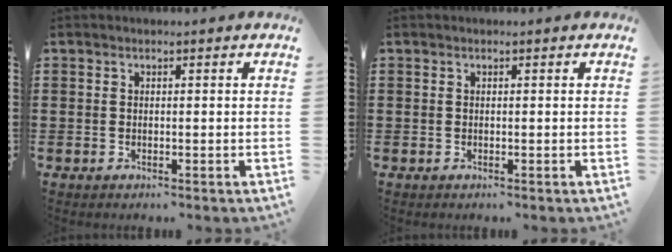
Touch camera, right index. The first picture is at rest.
{"total": 0.0}